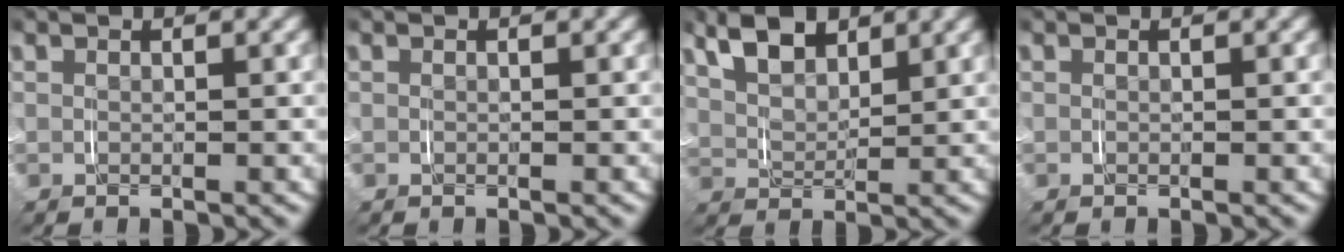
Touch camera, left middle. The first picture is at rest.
{"total": 0.0}
{"total": 6.1, "force": [2.8, 4.1, 3.5], "torque": [-0.083, 0.001, 0.038]}
{"total": 0.0}